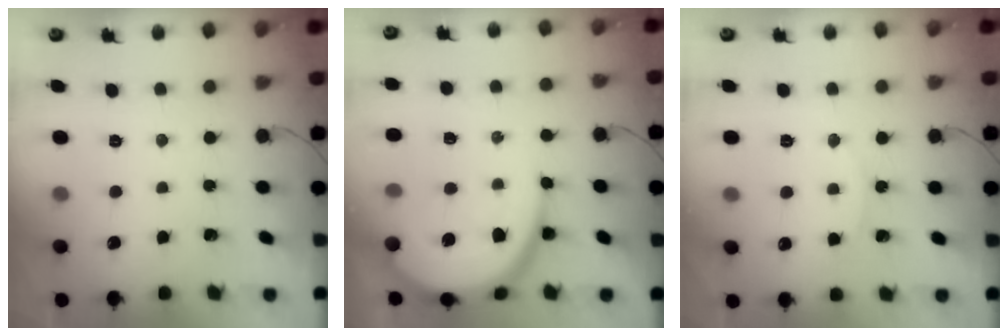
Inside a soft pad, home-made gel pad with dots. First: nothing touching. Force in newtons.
{"total": 12.1, "press": 12.1, "slide": 1.2}
{"total": 7.8, "press": 7.8, "slide": 0.4}